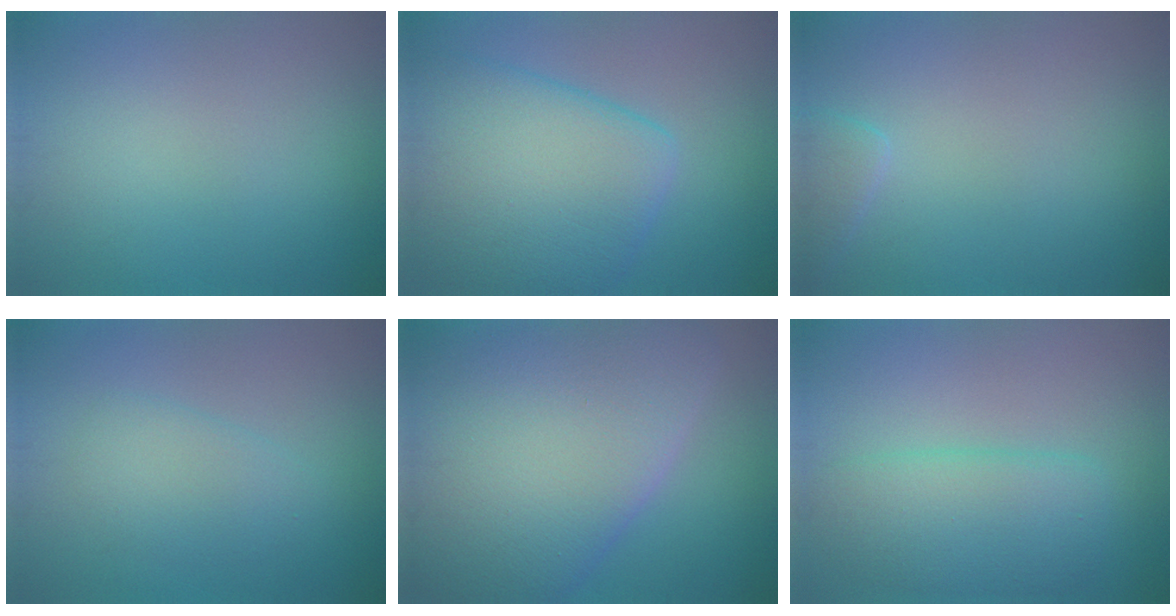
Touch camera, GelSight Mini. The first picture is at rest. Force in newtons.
{"total": 8.9, "press": 8.9, "slide": 0.4}
{"total": 1.5, "press": 1.5, "slide": 0.1}
{"total": 2.3, "press": 2.3, "slide": 0.2}
{"total": 14.5, "press": 14.4, "slide": 0.8}
{"total": 4.5, "press": 4.5, "slide": 0.2}